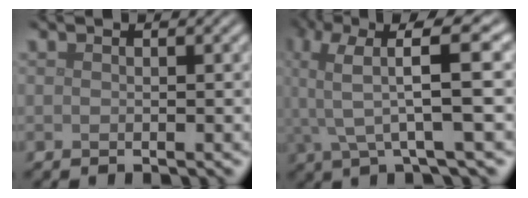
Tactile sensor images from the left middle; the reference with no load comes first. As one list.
[{"total": 7.8, "force": [1.6, 1.8, 7.4], "torque": [-0.139, 0.015, 0.022]}]